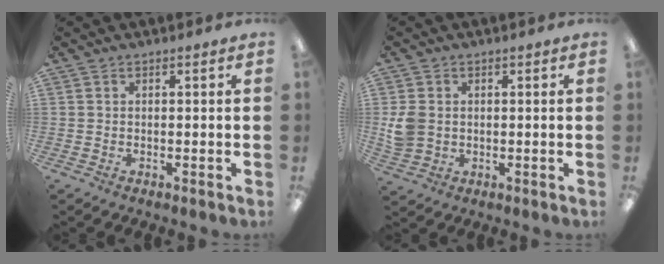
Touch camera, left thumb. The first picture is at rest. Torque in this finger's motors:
{"motor_torque": [-0.04, 0.21, 0.11, -0.18, 0.02]}